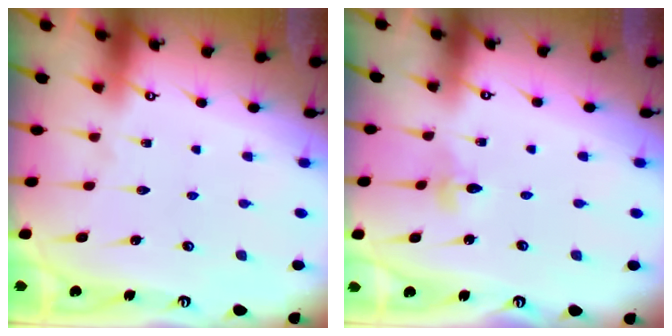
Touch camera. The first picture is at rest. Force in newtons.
{"total": 2.8, "press": 2.7, "slide": 0.3}